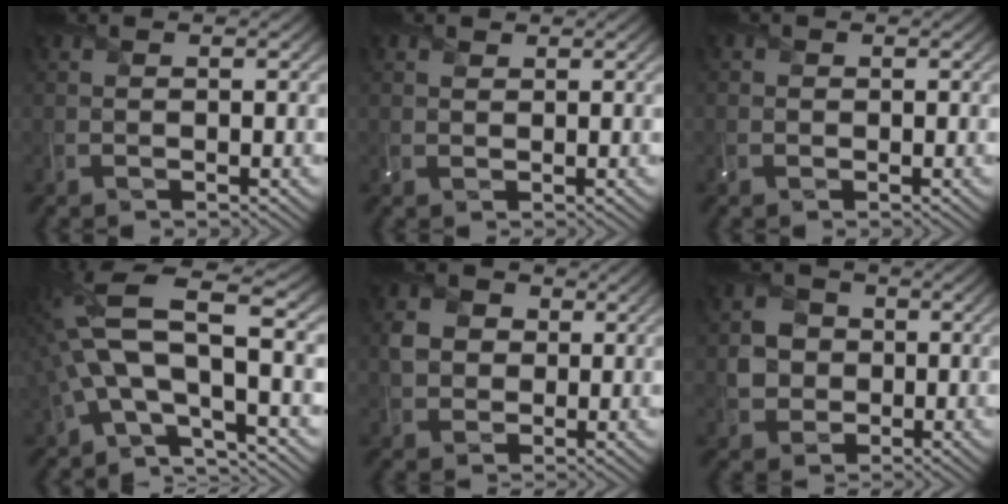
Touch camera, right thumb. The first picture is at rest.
{"total": 0.8, "force": [0.6, 0.4, 0.2], "torque": [-0.007, 0.000, 0.013]}
{"total": 0.7, "force": [-0.3, 0.7, 0.0], "torque": [0.004, -0.002, -0.006]}
{"total": 12.3, "force": [-1.9, 4.6, 11.3], "torque": [-0.256, 0.005, -0.050]}
{"total": 3.7, "force": [0.6, 3.3, 1.7], "torque": [-0.046, 0.004, 0.005]}
{"total": 3.9, "force": [-0.3, 3.5, 1.7], "torque": [-0.041, 0.002, -0.013]}